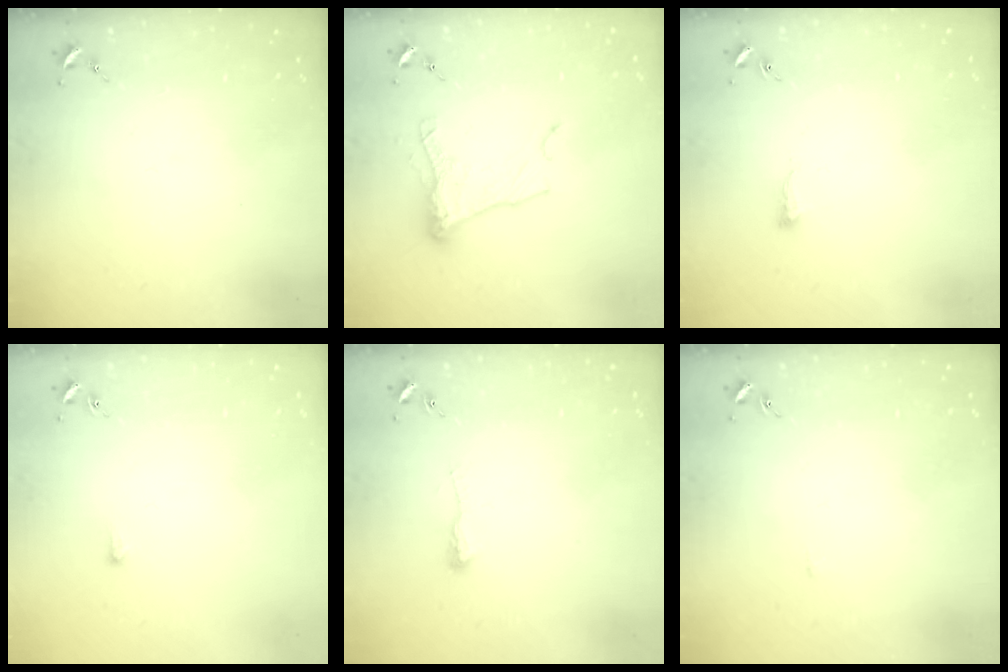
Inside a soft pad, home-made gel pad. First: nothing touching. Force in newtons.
{"total": 13.2, "press": 13.2, "slide": 0.8}
{"total": 5.6, "press": 5.6, "slide": 0.5}
{"total": 3.1, "press": 3.0, "slide": 0.6}
{"total": 4.8, "press": 4.7, "slide": 0.9}
{"total": 1.8, "press": 1.8, "slide": 0.3}